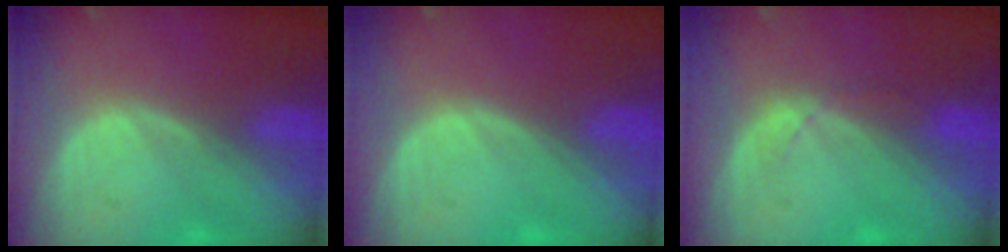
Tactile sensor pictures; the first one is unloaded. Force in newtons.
{"total": 0.0}
{"total": 1.4, "press": 1.3, "slide": 0.3}